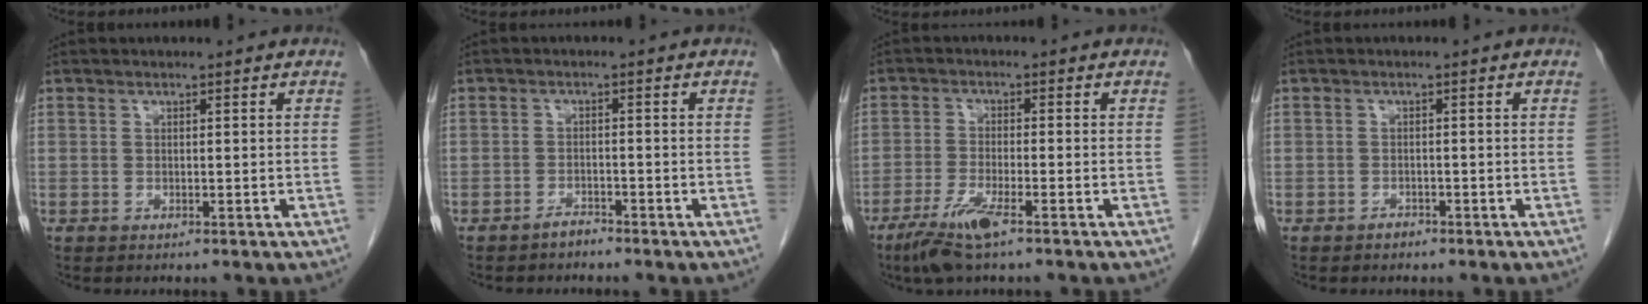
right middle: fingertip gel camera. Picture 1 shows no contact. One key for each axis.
{"total": 1.5, "fx": -1.4, "fy": 0.3, "fz": 0.2, "tx": -0.002, "ty": 0.000, "tz": -0.023}
{"total": 6.1, "fx": -4.0, "fy": 0.4, "fz": 4.6, "tx": -0.100, "ty": -0.015, "tz": -0.076}
{"total": 0.9, "fx": -0.8, "fy": 0.5, "fz": 0.1, "tx": -0.003, "ty": 0.002, "tz": -0.014}